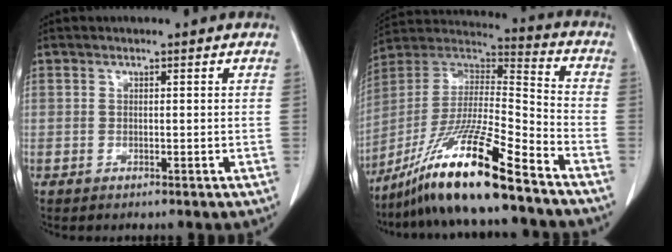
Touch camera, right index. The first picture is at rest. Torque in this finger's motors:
{"motor_torque": [1.10, -1.04, 0.98, 0.21]}